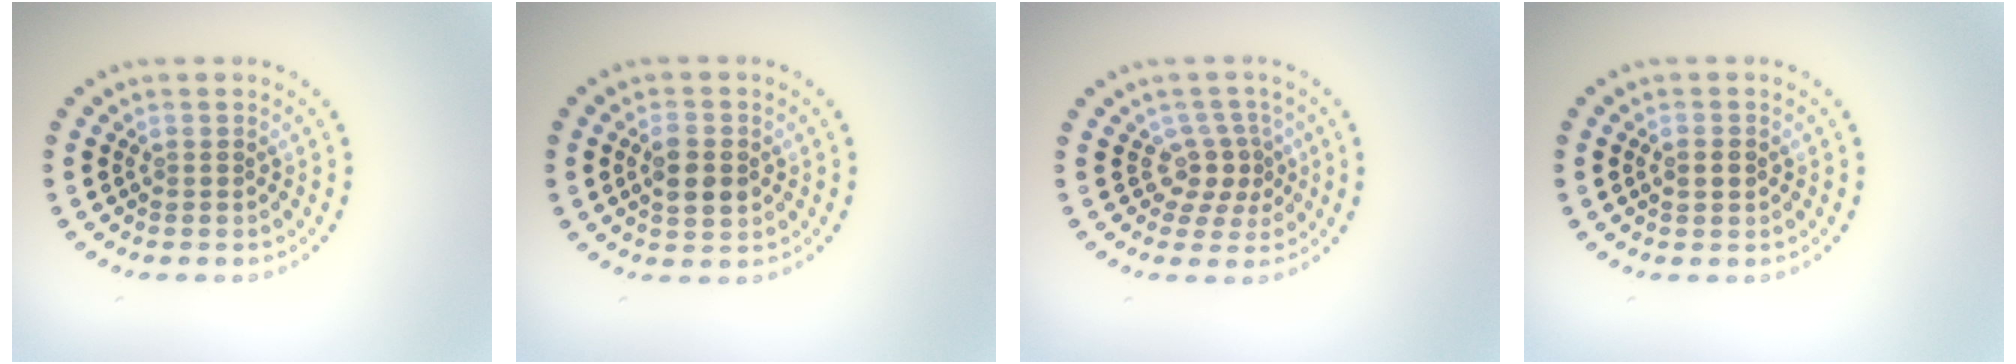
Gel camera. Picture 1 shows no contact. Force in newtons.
{"total": 3.1, "press": 3.1, "slide": 0.2}
{"total": 2.6, "press": 1.9, "slide": 1.8}
{"total": 1.7, "press": 1.7, "slide": 0.1}